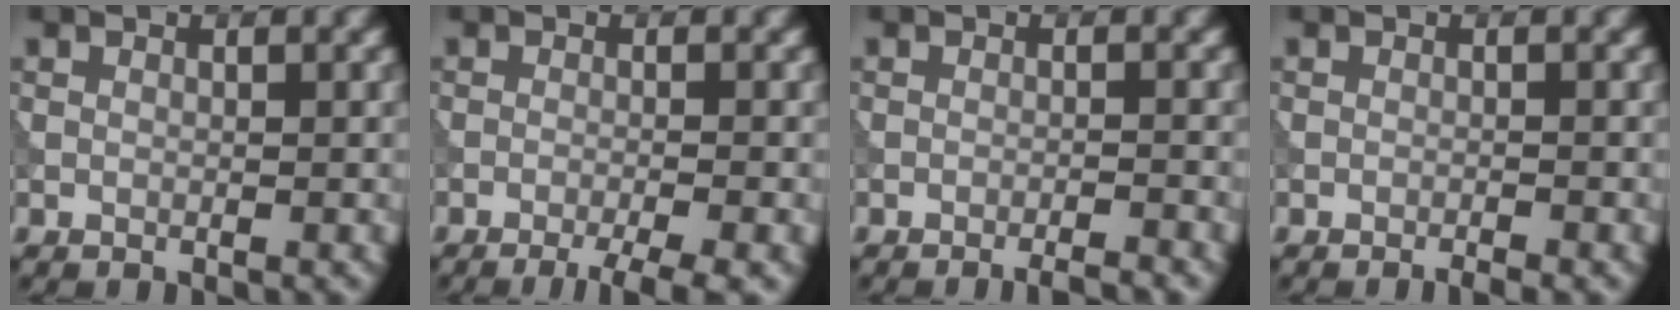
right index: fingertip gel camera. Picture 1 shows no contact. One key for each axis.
{"total": 4.0, "fx": -2.7, "fy": 0.6, "fz": 3.0, "tx": -0.039, "ty": 0.003, "tz": -0.048}
{"total": 2.4, "fx": -2.0, "fy": 0.2, "fz": 1.4, "tx": -0.016, "ty": 0.006, "tz": -0.037}
{"total": 1.1, "fx": -0.8, "fy": 0.1, "fz": 0.7, "tx": -0.006, "ty": 0.000, "tz": -0.016}